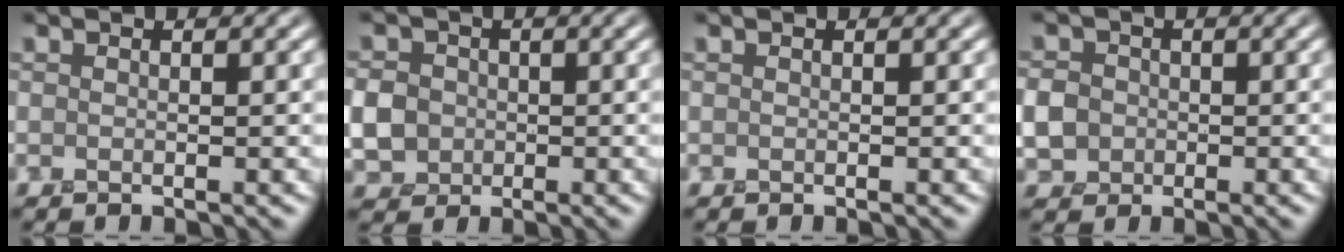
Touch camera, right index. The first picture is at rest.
{"total": 4.6, "force": [-0.5, 4.1, 2.1], "torque": [-0.050, 0.003, -0.021]}
{"total": 0.0}
{"total": 3.5, "force": [-0.4, 3.1, 1.5], "torque": [-0.029, 0.003, -0.017]}